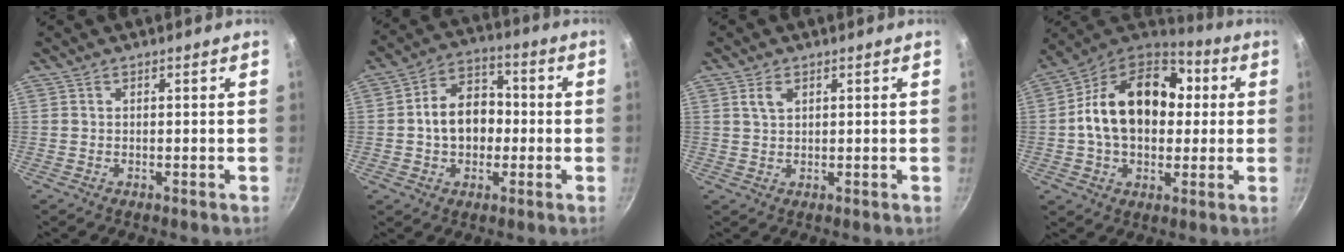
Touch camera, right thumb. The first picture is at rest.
{"total": 11.1, "force": [-0.5, 8.3, 7.4], "torque": [-0.091, 0.029, -0.017]}
{"total": 2.6, "force": [1.2, 1.5, 1.7], "torque": [-0.031, -0.002, 0.028]}
{"total": 21.2, "force": [1.6, 14.4, 15.5], "torque": [-0.232, 0.027, 0.021]}